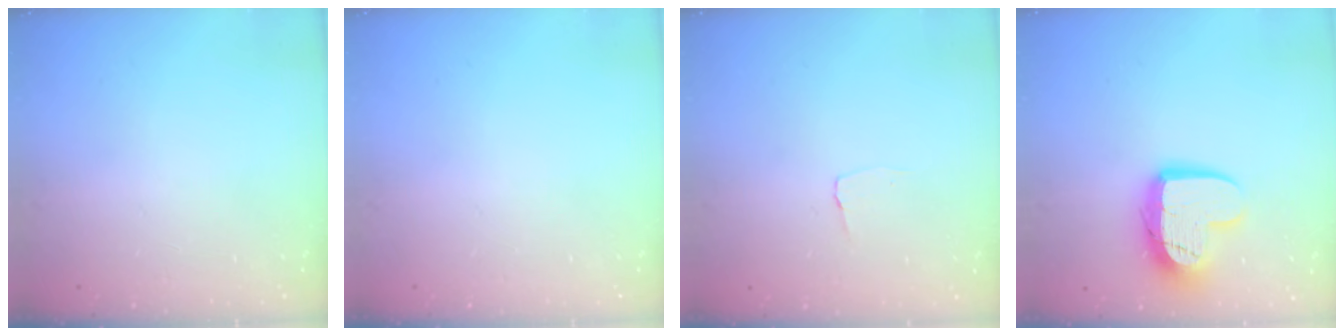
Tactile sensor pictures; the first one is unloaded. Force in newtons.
{"total": 0.0}
{"total": 2.9, "press": 2.8, "slide": 0.3}
{"total": 12.7, "press": 12.7, "slide": 1.0}